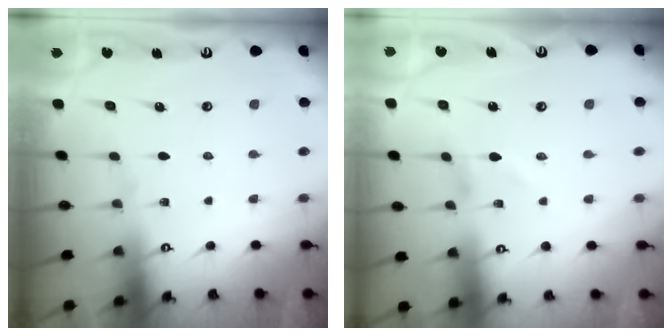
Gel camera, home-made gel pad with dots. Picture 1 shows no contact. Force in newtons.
{"total": 1.5, "press": 1.5, "slide": 0.1}